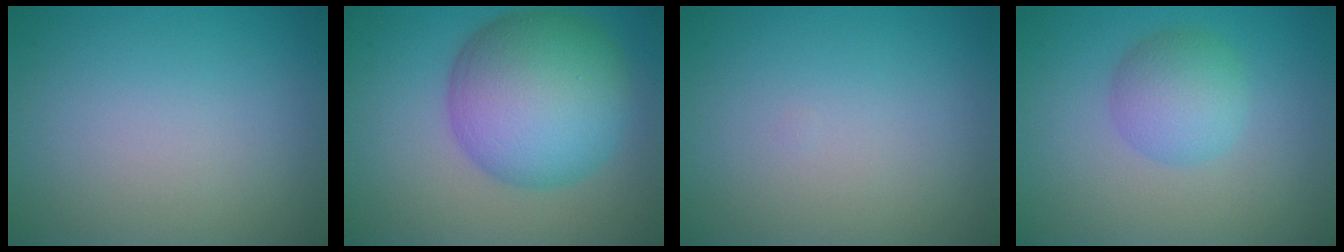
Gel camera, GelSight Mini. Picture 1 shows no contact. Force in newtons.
{"total": 11.1, "press": 11.1, "slide": 0.2}
{"total": 0.0}
{"total": 3.6, "press": 3.6, "slide": 0.1}